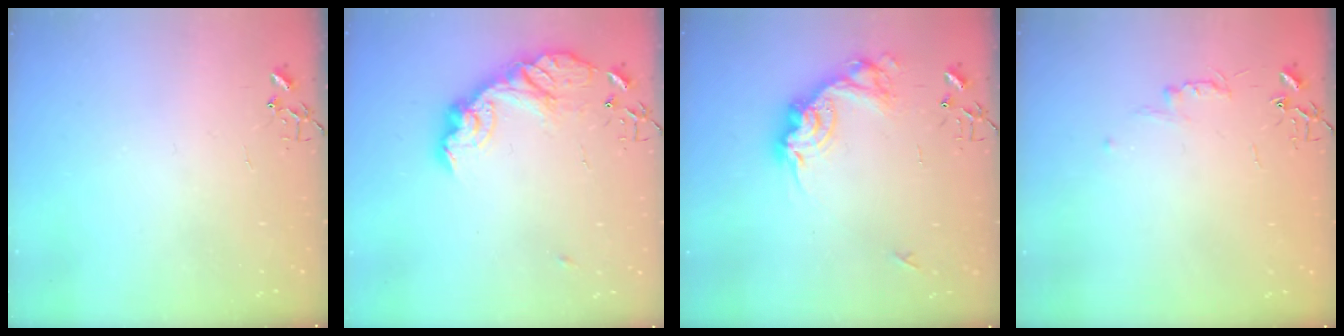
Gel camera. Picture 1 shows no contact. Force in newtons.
{"total": 15.7, "press": 15.7, "slide": 1.0}
{"total": 17.6, "press": 17.6, "slide": 1.0}
{"total": 4.8, "press": 4.7, "slide": 0.6}